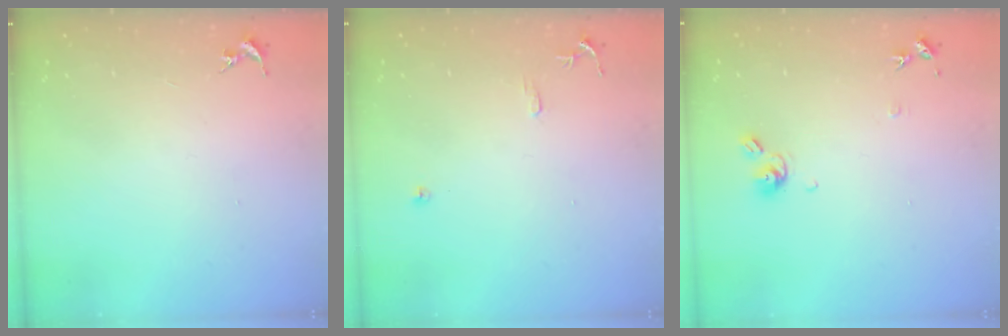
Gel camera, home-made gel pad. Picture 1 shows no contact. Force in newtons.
{"total": 7.1, "press": 7.1, "slide": 0.7}
{"total": 7.9, "press": 7.9, "slide": 0.8}